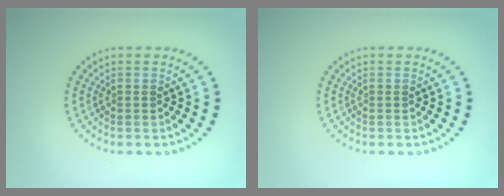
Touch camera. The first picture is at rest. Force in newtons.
{"total": 0.0}